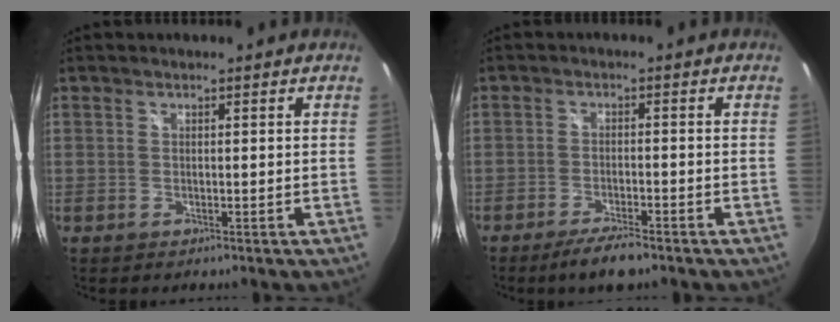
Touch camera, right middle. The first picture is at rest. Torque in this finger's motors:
{"motor_torque": [1.10, -1.04, 0.56, 0.21]}